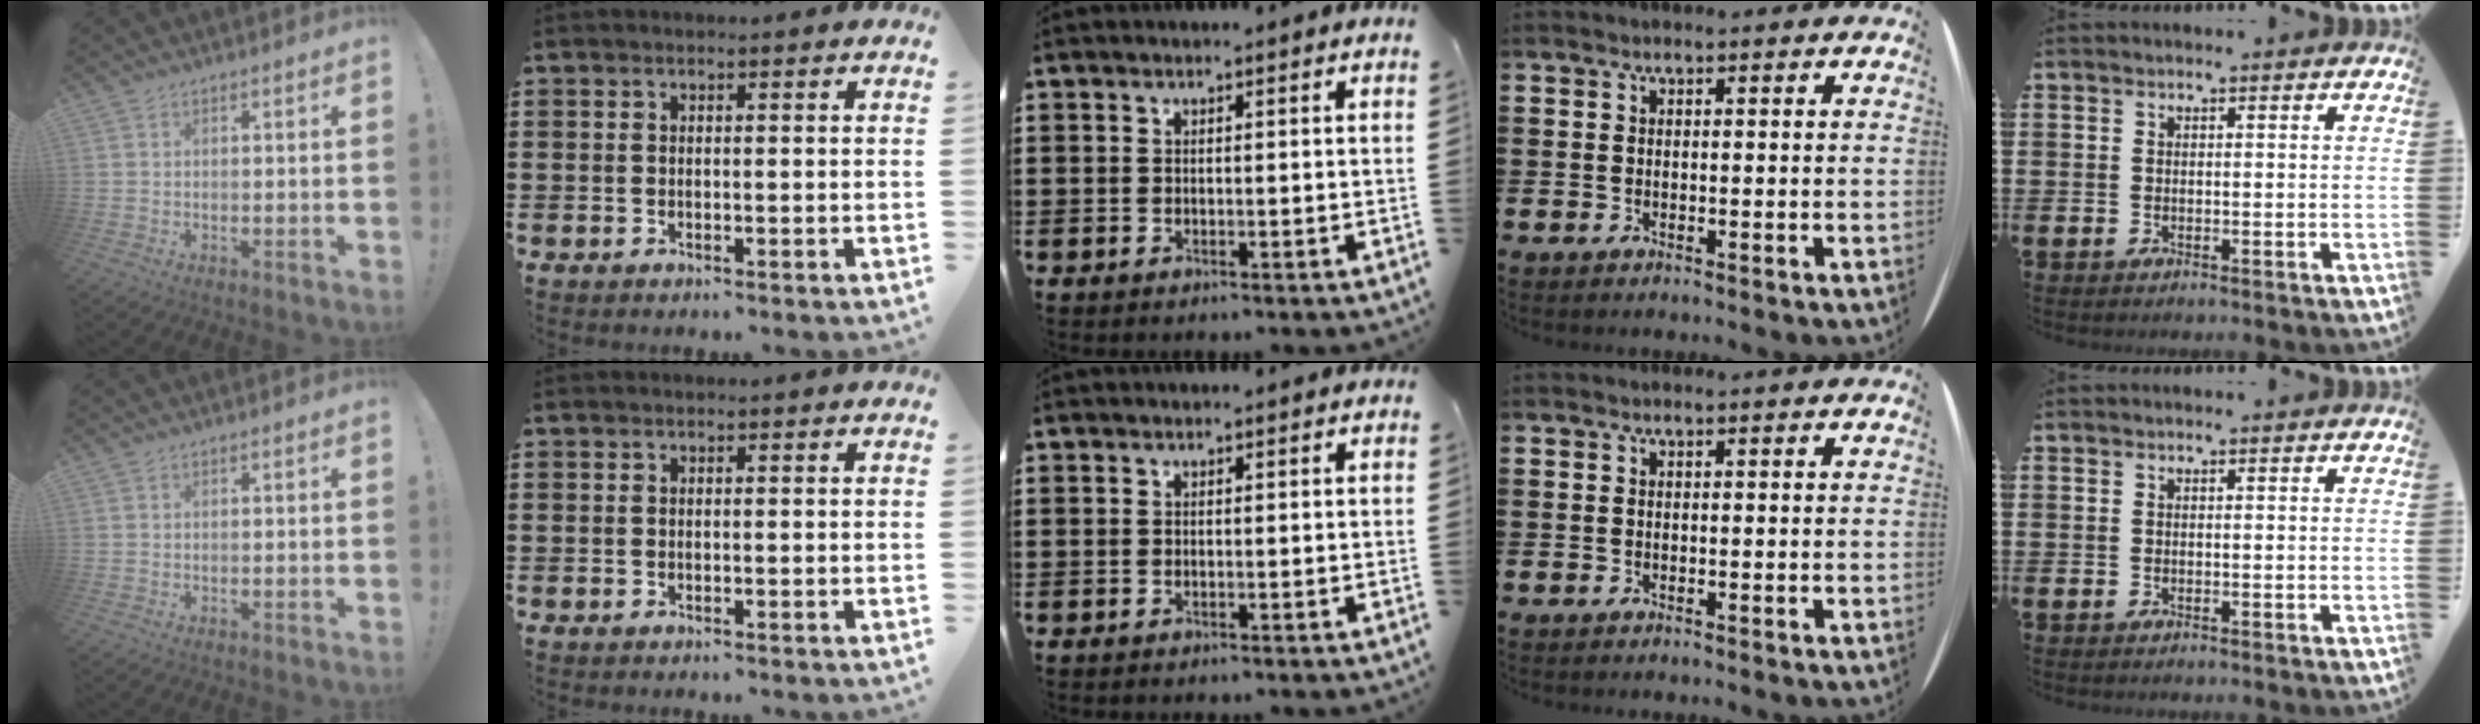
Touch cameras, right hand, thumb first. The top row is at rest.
{}